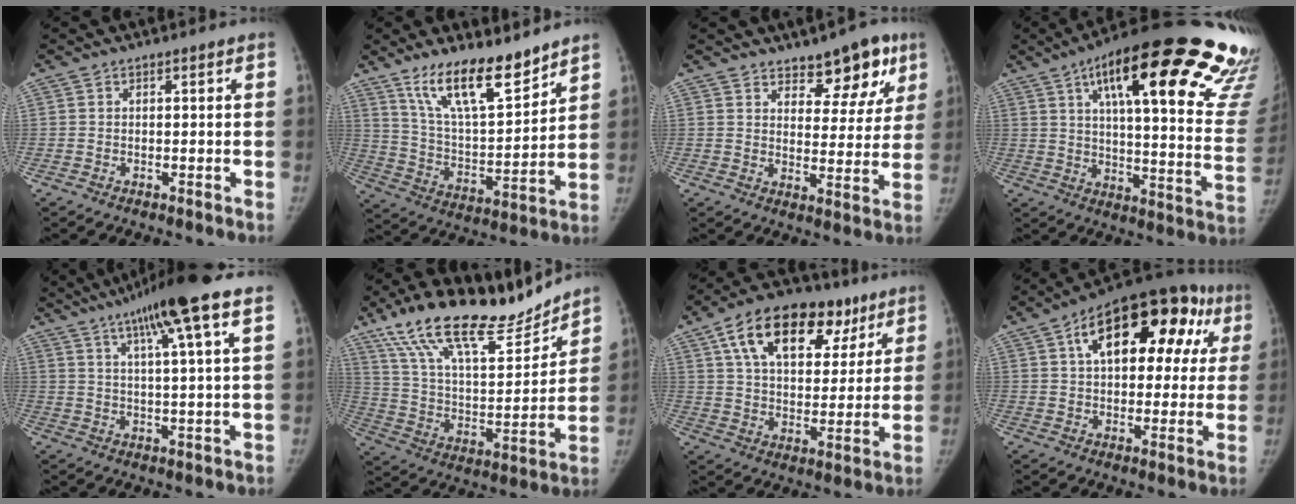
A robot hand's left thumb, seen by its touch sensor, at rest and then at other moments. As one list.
[{"total": 15.9, "force": [11.8, 4.8, 9.5], "torque": [-0.128, -0.077, 0.220]}, {"total": 10.0, "force": [6.7, 5.0, 5.5], "torque": [-0.019, -0.039, 0.096]}, {"total": 35.4, "force": [21.4, 8.7, 26.9], "torque": [-0.277, -0.065, 0.288]}, {"total": 14.9, "force": [9.4, 0.4, 11.5], "torque": [-0.182, -0.014, 0.139]}, {"total": 24.4, "force": [19.0, 7.7, 13.3], "torque": [-0.196, -0.077, 0.327]}, {"total": 22.6, "force": [11.5, 12.9, 14.6], "torque": [-0.198, 0.001, 0.186]}, {"total": 24.2, "force": [8.8, 13.3, 18.2], "torque": [-0.217, 0.038, 0.122]}]